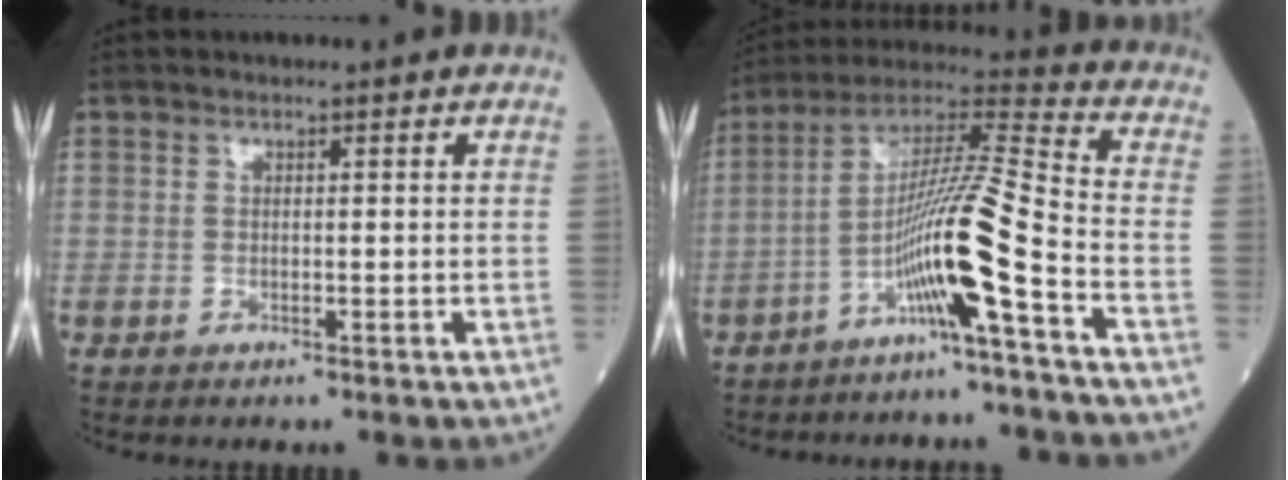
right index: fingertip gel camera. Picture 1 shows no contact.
{"total": 12.3, "force": [-5.3, -1.1, 11.1], "torque": [-0.208, 0.009, -0.103]}